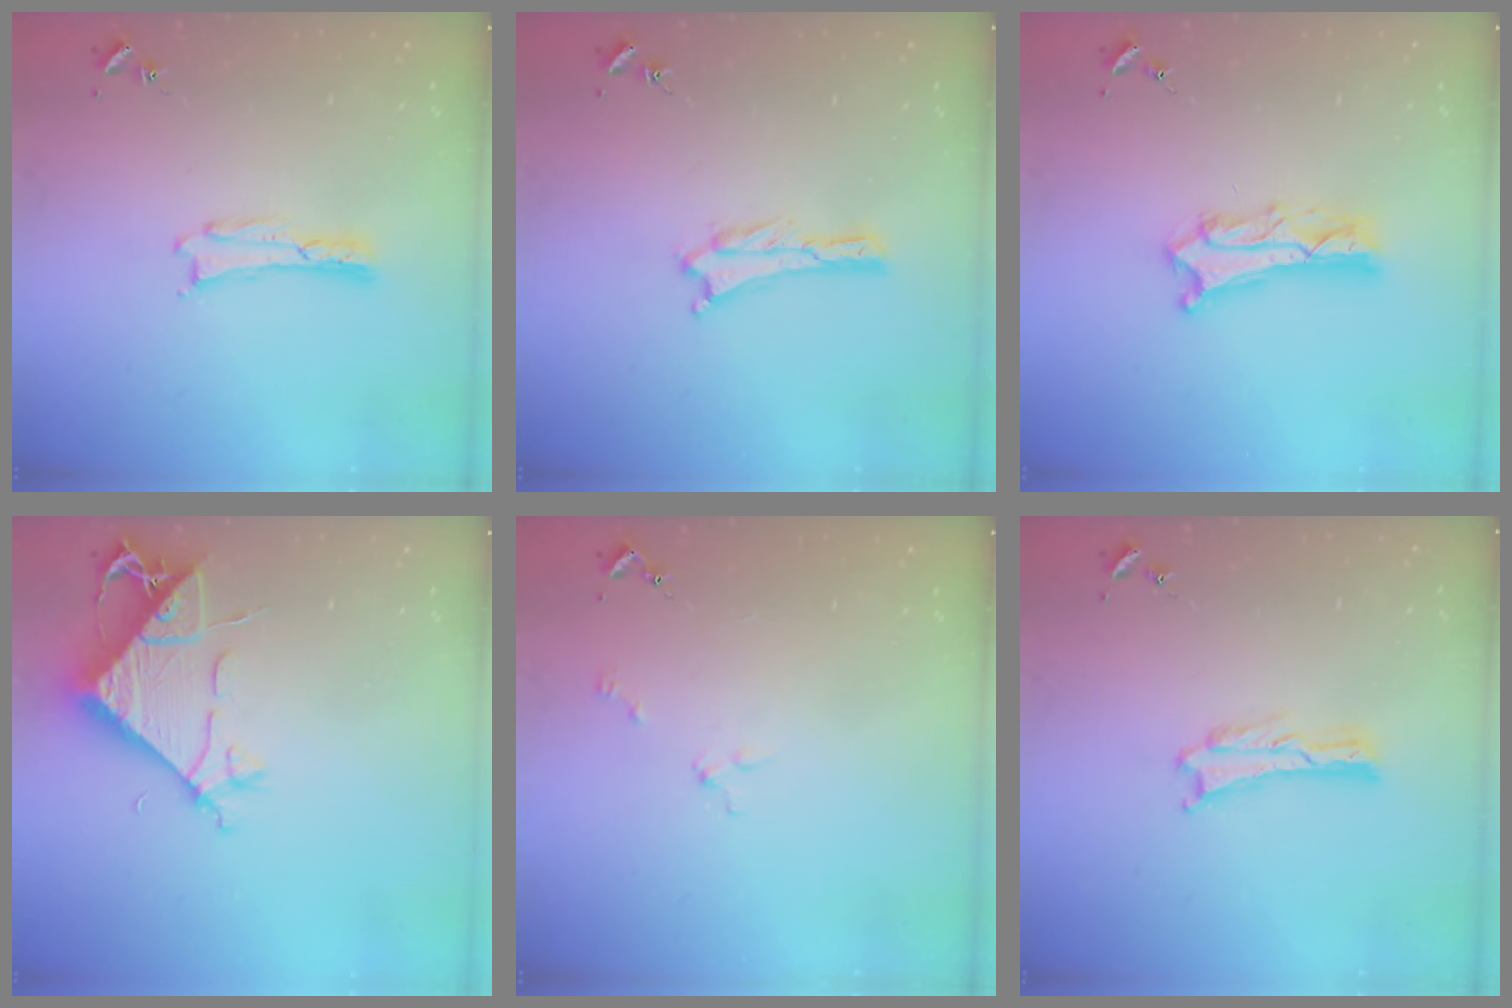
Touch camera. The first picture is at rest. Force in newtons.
{"total": 0.0}
{"total": 6.1, "press": 6.1, "slide": 0.5}
{"total": 7.7, "press": 7.6, "slide": 1.1}
{"total": 2.0, "press": 2.0, "slide": 0.2}
{"total": 0.0}